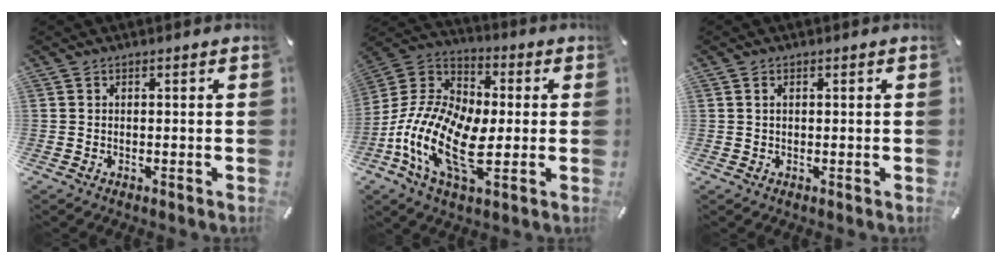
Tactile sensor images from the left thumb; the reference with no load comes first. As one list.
[{"total": 17.4, "force": [-5.3, 9.2, 13.7], "torque": [-0.311, -0.002, -0.102]}, {"total": 1.0, "force": [0.3, 0.7, 0.7], "torque": [-0.014, 0.005, 0.005]}]